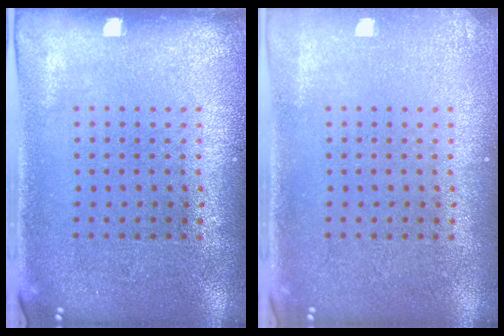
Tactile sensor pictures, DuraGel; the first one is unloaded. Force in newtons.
{"total": 0.6, "press": 0.6, "slide": 0.0}